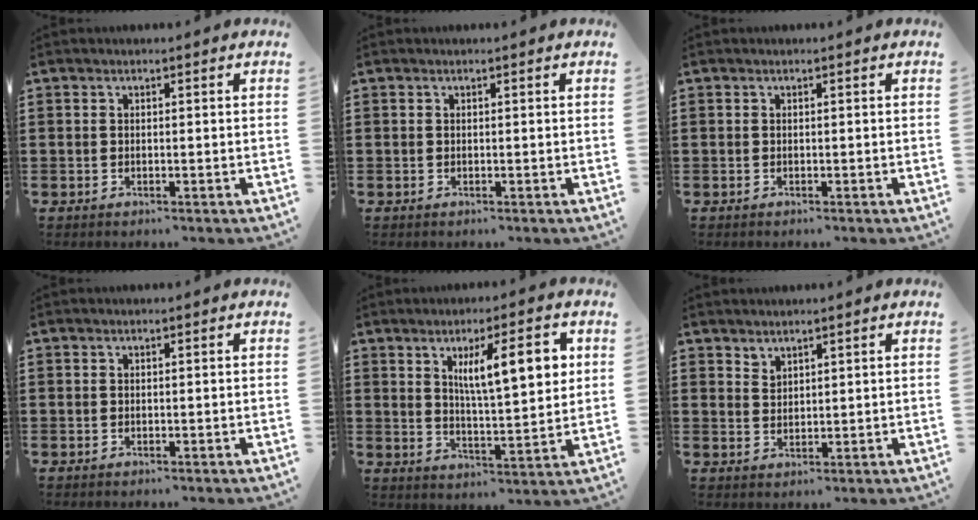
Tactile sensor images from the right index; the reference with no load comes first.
{"total": 0.0}
{"total": 0.0}
{"total": 0.0}
{"total": 10.0, "force": [3.4, 2.8, 9.0], "torque": [-0.152, 0.001, 0.052]}
{"total": 1.9, "force": [1.8, 0.6, -0.2], "torque": [-0.001, 0.002, 0.036]}